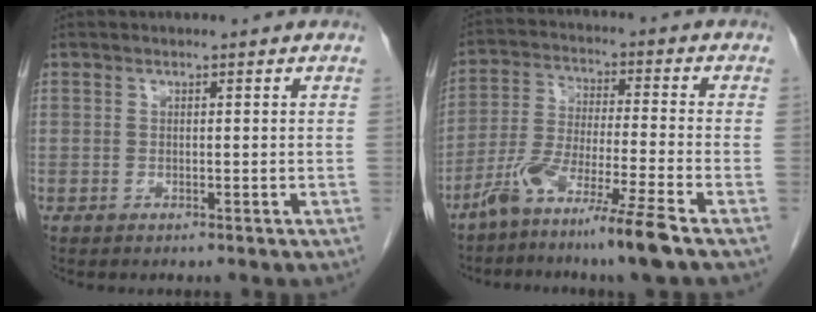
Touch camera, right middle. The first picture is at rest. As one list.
[{"total": 10.6, "force": [-7.4, -1.1, 7.5], "torque": [-0.147, -0.031, -0.142]}]